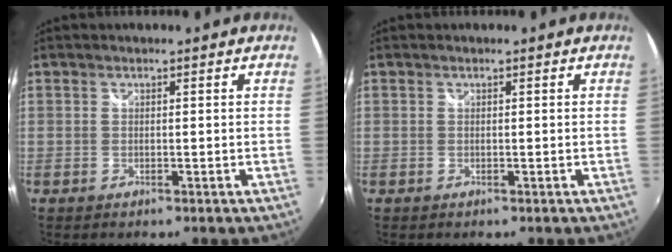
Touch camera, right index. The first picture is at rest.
{"total": 0.0}